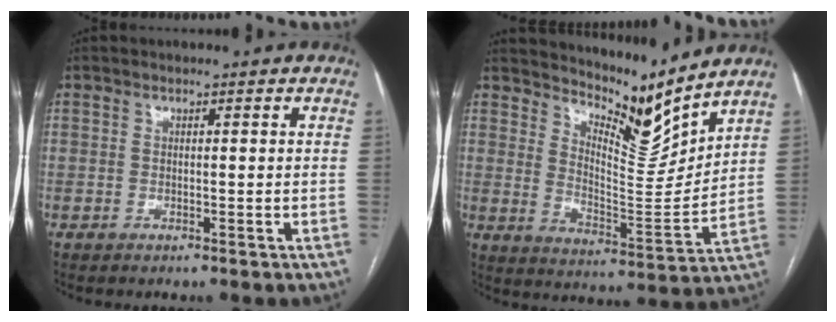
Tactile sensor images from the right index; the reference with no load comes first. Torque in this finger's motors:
{"motor_torque": [-0.30, 0.55, 0.00, 0.00]}